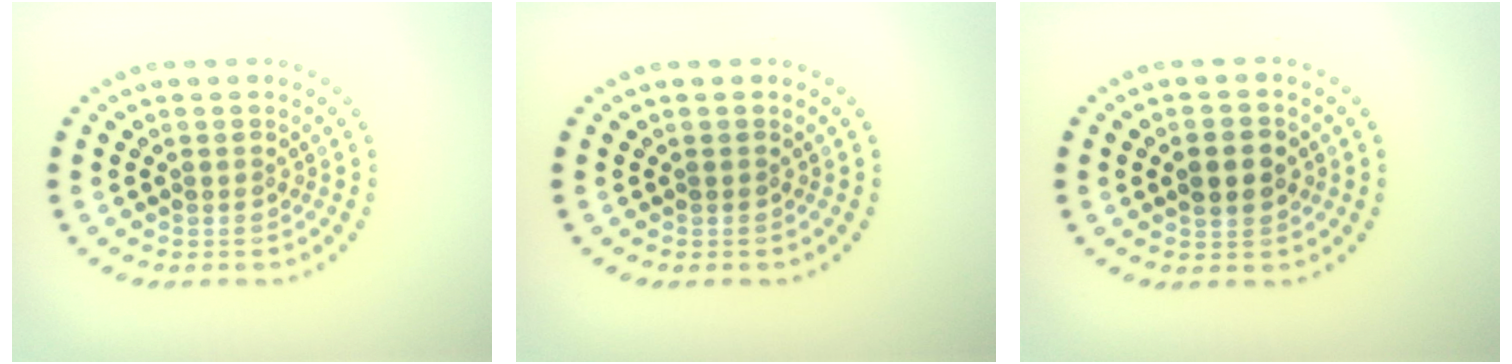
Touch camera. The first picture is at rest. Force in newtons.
{"total": 0.0}
{"total": 3.7, "press": 3.7, "slide": 0.1}